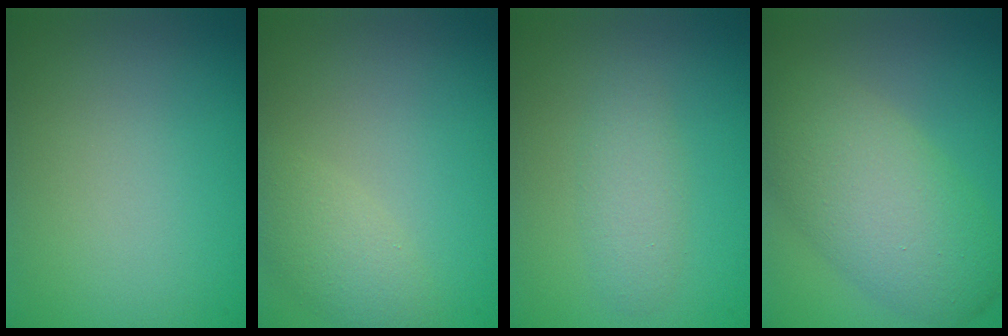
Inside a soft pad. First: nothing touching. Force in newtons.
{"total": 2.4, "press": 2.4, "slide": 0.2}
{"total": 2.0, "press": 2.0, "slide": 0.1}
{"total": 7.1, "press": 7.1, "slide": 0.6}